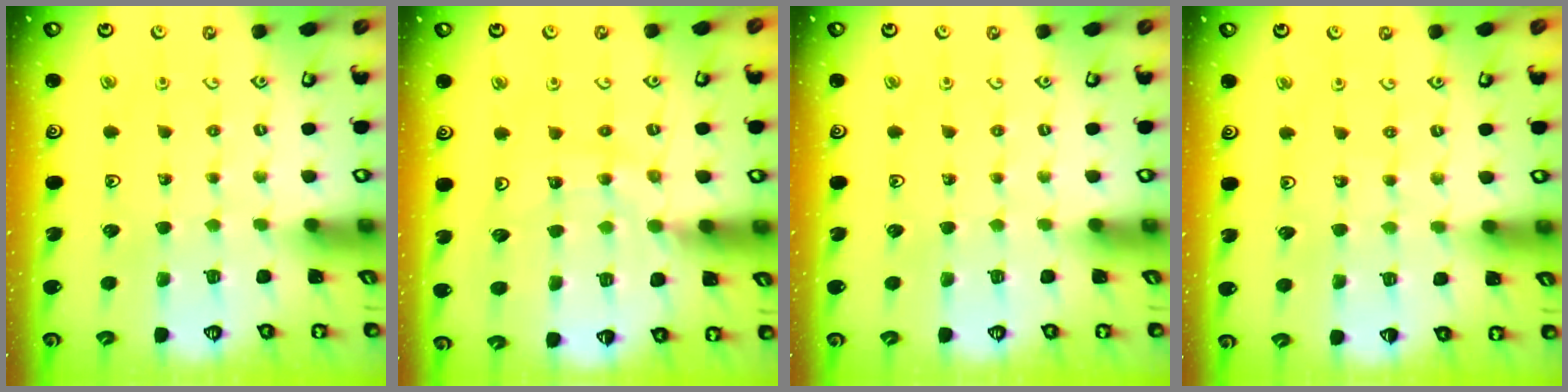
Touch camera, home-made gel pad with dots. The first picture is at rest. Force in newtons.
{"total": 12.6, "press": 12.5, "slide": 1.5}
{"total": 0.0}
{"total": 4.9, "press": 4.9, "slide": 0.6}